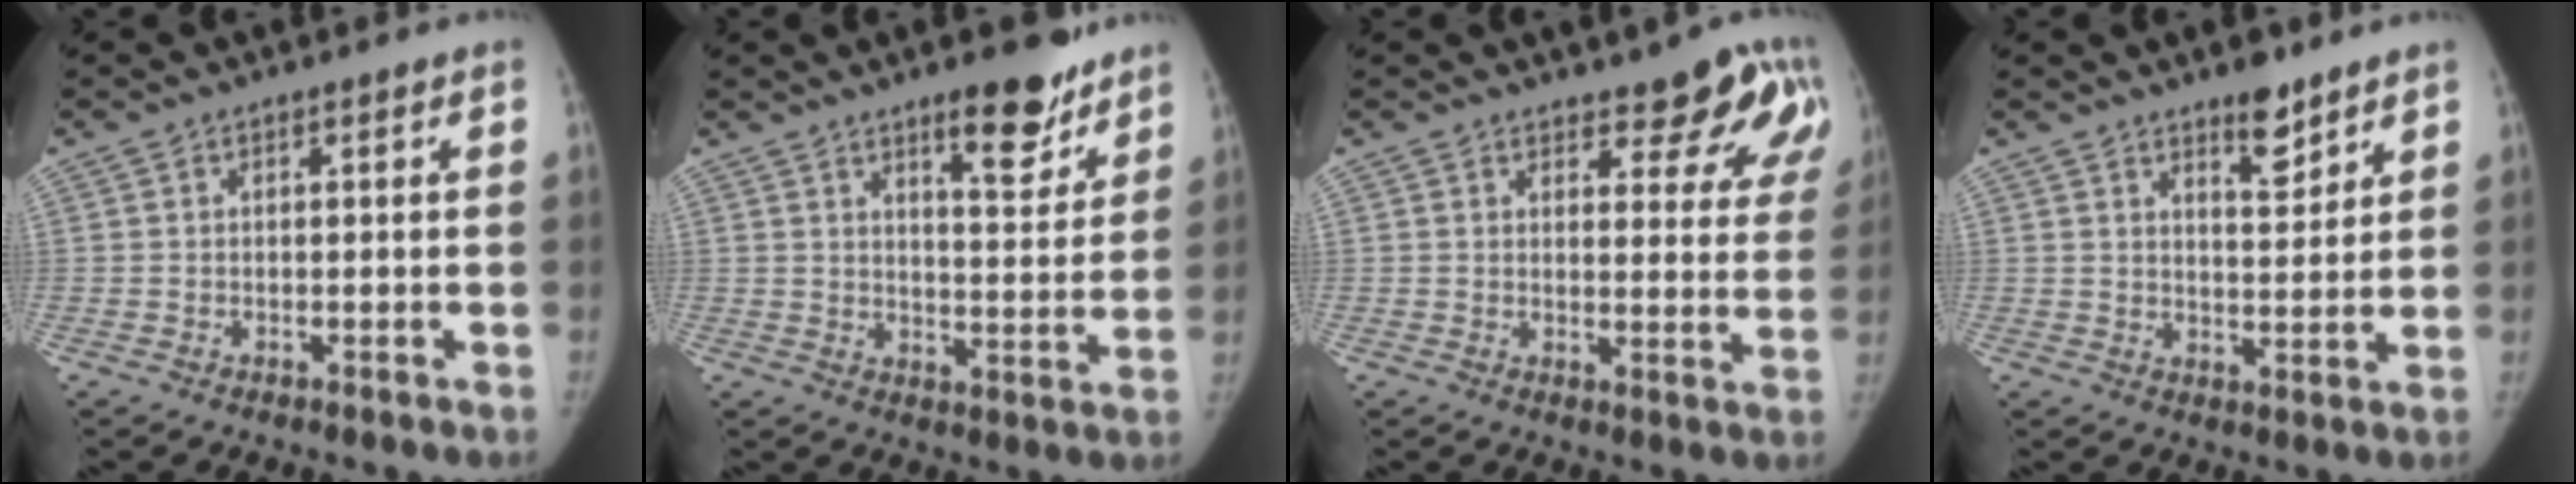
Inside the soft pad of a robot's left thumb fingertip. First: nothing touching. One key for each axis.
{"total": 10.2, "fx": 7.3, "fy": 3.2, "fz": 6.5, "tx": -0.065, "ty": -0.051, "tz": 0.108}
{"total": 10.9, "fx": 7.7, "fy": 4.2, "fz": 6.4, "tx": -0.034, "ty": -0.044, "tz": 0.081}
{"total": 6.2, "fx": 4.5, "fy": 2.2, "fz": 3.6, "tx": -0.035, "ty": -0.035, "tz": 0.070}